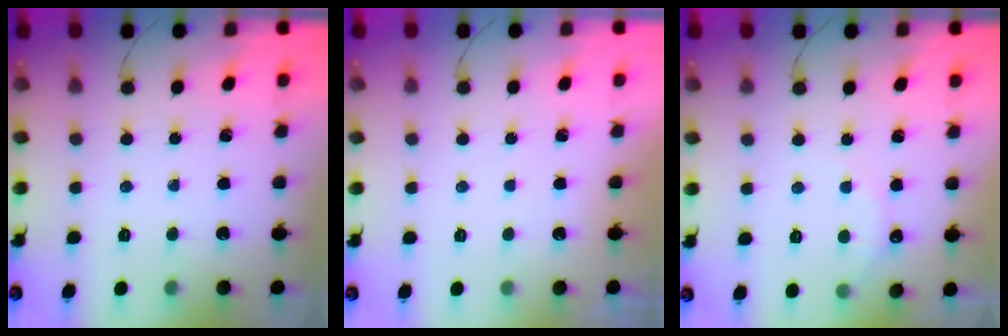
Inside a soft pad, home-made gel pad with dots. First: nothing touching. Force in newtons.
{"total": 2.9, "press": 2.9, "slide": 0.1}
{"total": 6.1, "press": 5.9, "slide": 1.3}